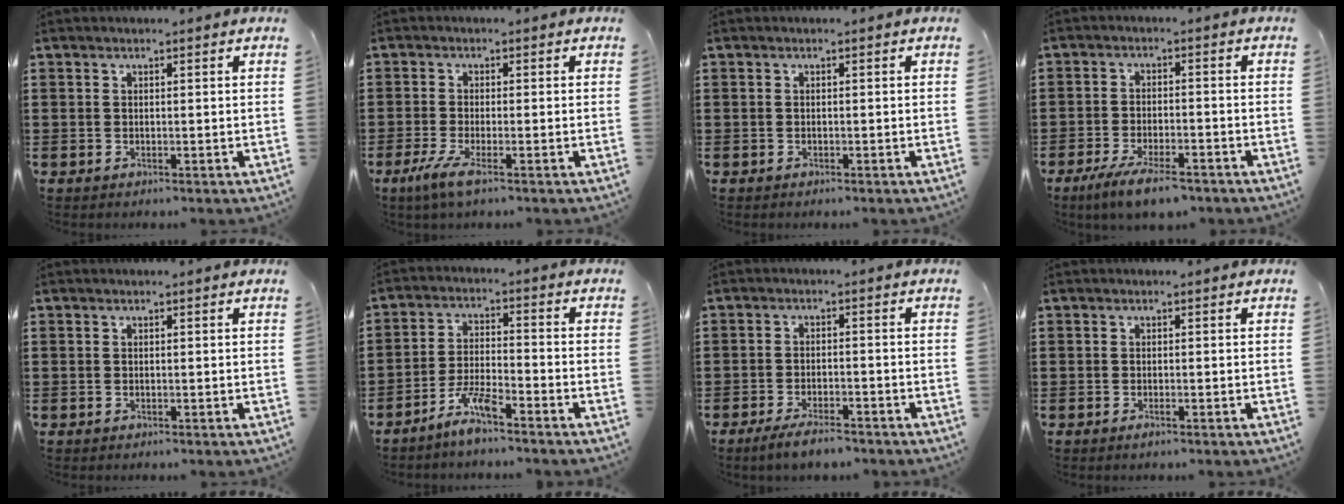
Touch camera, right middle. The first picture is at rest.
{"total": 3.5, "force": [-2.0, 0.5, 2.9], "torque": [-0.070, -0.011, -0.040]}
{"total": 0.6, "force": [-0.5, 0.3, 0.0], "torque": [-0.001, 0.001, -0.012]}
{"total": 6.0, "force": [-4.6, 1.3, 3.5], "torque": [-0.074, -0.006, -0.088]}
{"total": 0.0}
{"total": 5.5, "force": [-4.5, 0.5, 3.2], "torque": [-0.074, -0.003, -0.088]}
{"total": 3.8, "force": [-3.3, 0.7, 1.8], "torque": [-0.036, -0.001, -0.064]}
{"total": 0.7, "force": [-0.4, 0.0, 0.5], "torque": [-0.010, -0.004, -0.007]}